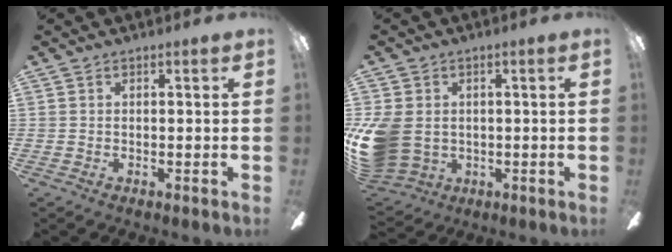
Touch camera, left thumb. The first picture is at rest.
{"total": 13.1, "force": [-0.6, 10.5, 7.8], "torque": [-0.184, 0.006, -0.005]}